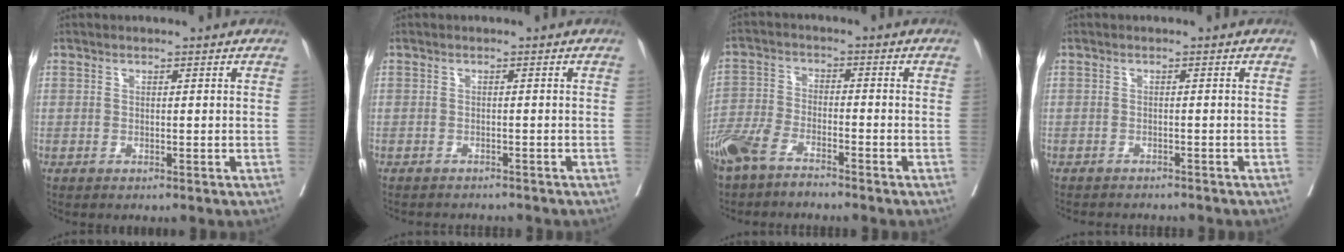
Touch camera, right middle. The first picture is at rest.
{"total": 4.3, "force": [-4.2, 0.7, 0.9], "torque": [-0.010, -0.007, -0.053]}
{"total": 7.1, "force": [-5.7, 2.1, 3.6], "torque": [-0.083, -0.008, -0.117]}
{"total": 5.6, "force": [-5.3, 1.1, 1.5], "torque": [-0.019, -0.006, -0.069]}